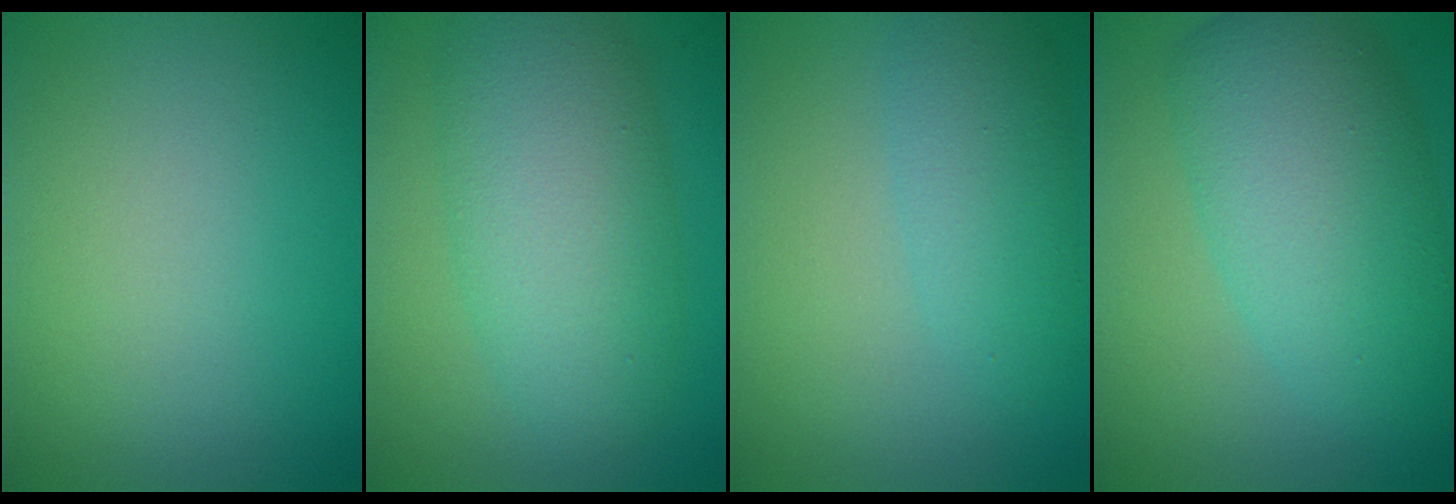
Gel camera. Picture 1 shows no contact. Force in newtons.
{"total": 7.6, "press": 7.6, "slide": 0.2}
{"total": 2.2, "press": 2.2, "slide": 0.1}
{"total": 8.4, "press": 8.4, "slide": 0.2}